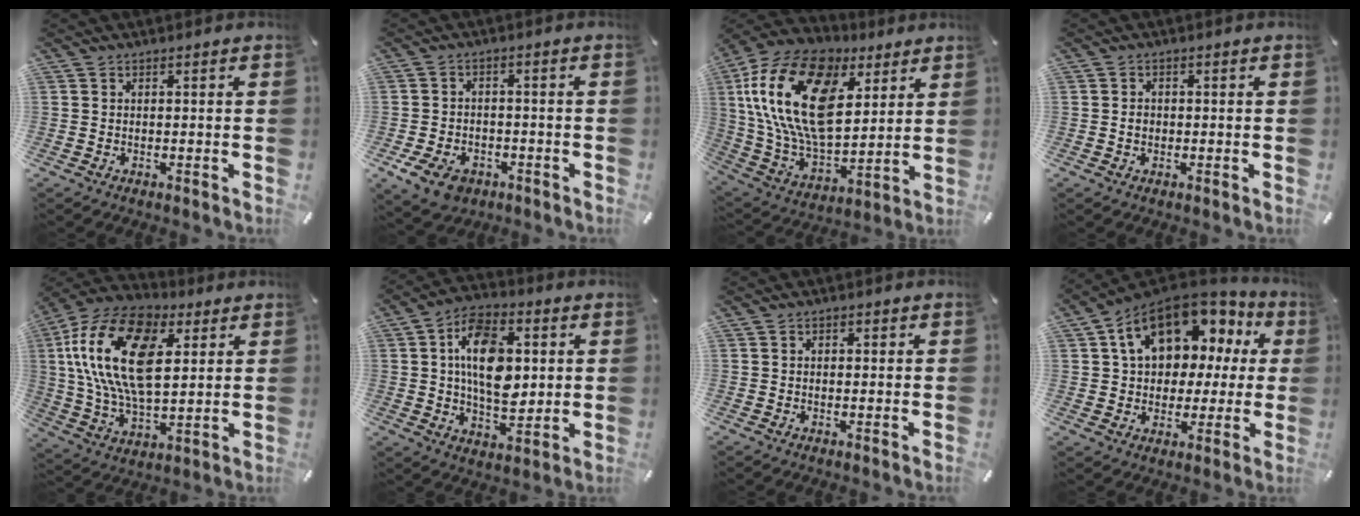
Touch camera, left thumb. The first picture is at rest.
{"total": 7.2, "force": [-3.8, 5.0, 3.6], "torque": [-0.077, 0.017, -0.070]}
{"total": 23.5, "force": [8.4, 14.5, 16.5], "torque": [-0.359, -0.038, 0.146]}
{"total": 1.8, "force": [-0.3, 1.4, 1.1], "torque": [-0.022, 0.004, -0.006]}
{"total": 22.7, "force": [6.2, 13.6, 17.1], "torque": [-0.380, -0.006, 0.100]}
{"total": 15.2, "force": [2.2, 9.8, 11.4], "torque": [-0.196, 0.008, 0.037]}
{"total": 1.0, "force": [0.1, 0.8, 0.7], "torque": [-0.005, 0.002, -0.002]}
{"total": 15.7, "force": [6.8, 10.9, 9.0], "torque": [-0.147, -0.034, 0.125]}